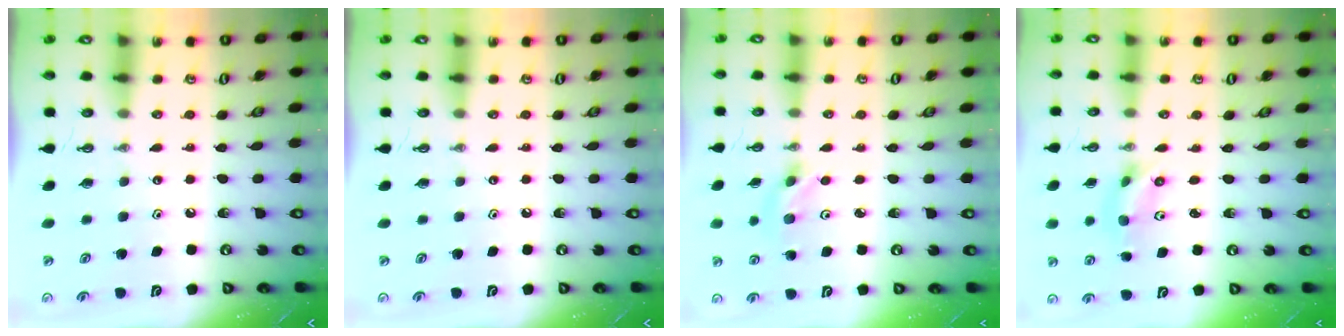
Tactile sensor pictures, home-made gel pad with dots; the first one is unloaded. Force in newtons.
{"total": 0.0}
{"total": 2.9, "press": 2.8, "slide": 0.8}
{"total": 6.3, "press": 2.7, "slide": 5.7}